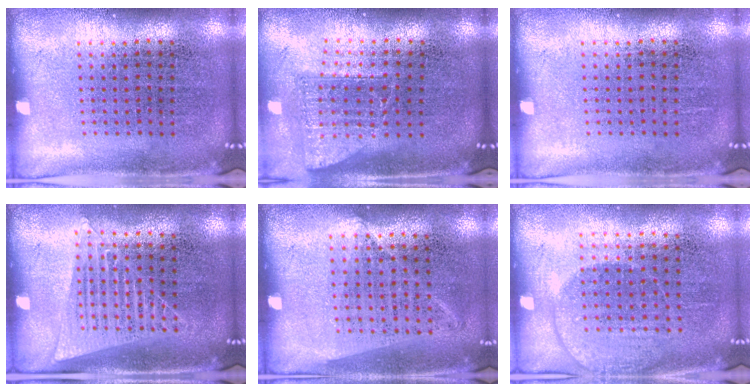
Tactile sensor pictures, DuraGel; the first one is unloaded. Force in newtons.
{"total": 1.7, "press": 1.3, "slide": 1.1}
{"total": 0.0}
{"total": 1.1, "press": 1.0, "slide": 0.5}
{"total": 1.0, "press": 0.9, "slide": 0.5}
{"total": 1.4, "press": 1.2, "slide": 0.7}